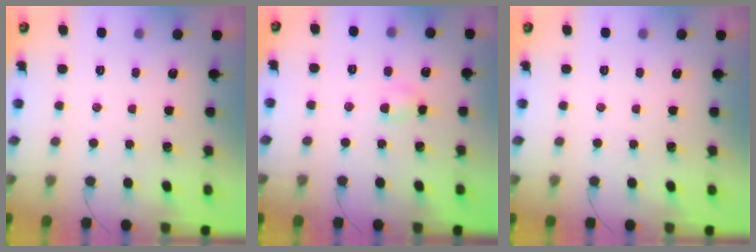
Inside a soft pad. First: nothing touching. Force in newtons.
{"total": 3.7, "press": 3.5, "slide": 1.1}
{"total": 0.0}